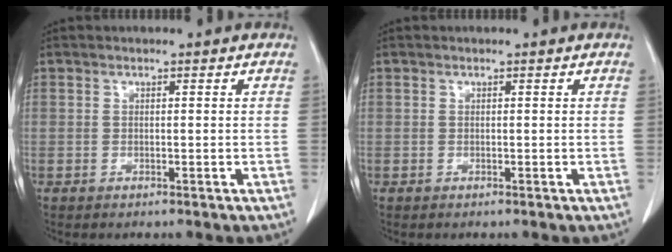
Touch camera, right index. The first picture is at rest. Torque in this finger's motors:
{"motor_torque": [0.00, 0.00, 0.01, 0.00]}